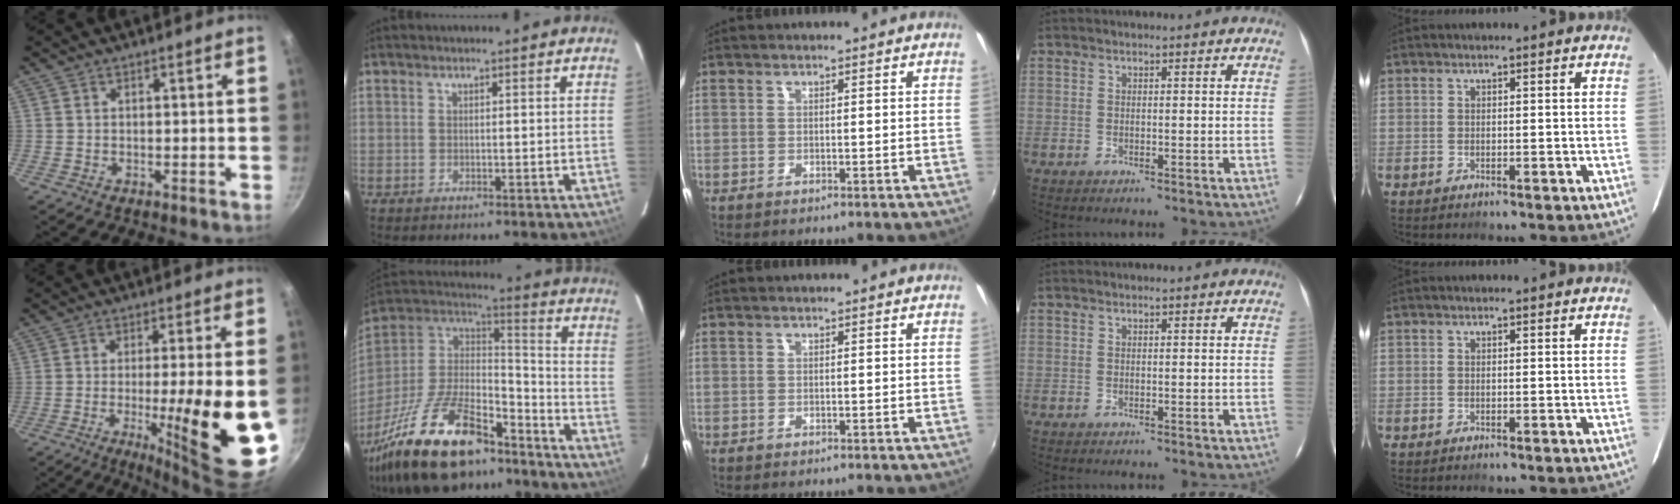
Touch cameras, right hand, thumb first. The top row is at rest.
{"thumb": {"total": 18.6, "force": [-3.7, 3.1, 17.9], "torque": [-0.249, -0.006, -0.044]}, "index": {"total": 31.6, "force": [-21.8, 13.1, 18.8], "torque": [-0.378, -0.008, -0.347]}}